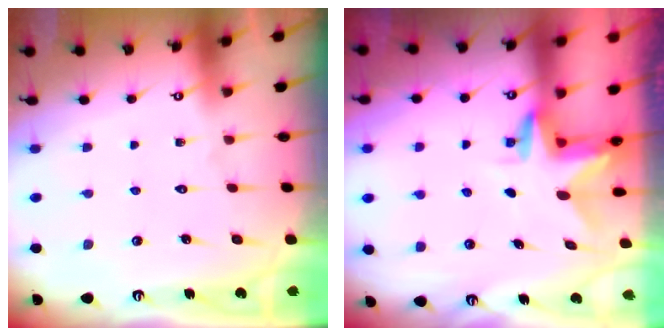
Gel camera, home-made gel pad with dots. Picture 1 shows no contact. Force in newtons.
{"total": 2.9, "press": 2.9, "slide": 0.3}